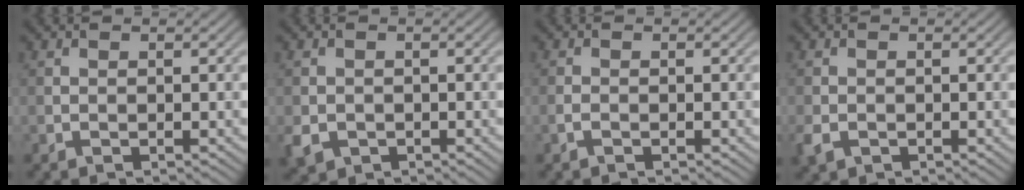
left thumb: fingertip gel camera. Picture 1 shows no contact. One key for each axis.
{"total": 2.7, "fx": -1.1, "fy": 2.3, "fz": 1.1, "tx": -0.032, "ty": -0.013, "tz": -0.022}
{"total": 0.8, "fx": -0.5, "fy": 0.3, "fz": 0.5, "tx": -0.012, "ty": 0.001, "tz": -0.011}
{"total": 2.1, "fx": -1.0, "fy": 1.6, "fz": 1.1, "tx": -0.030, "ty": -0.010, "tz": -0.022}